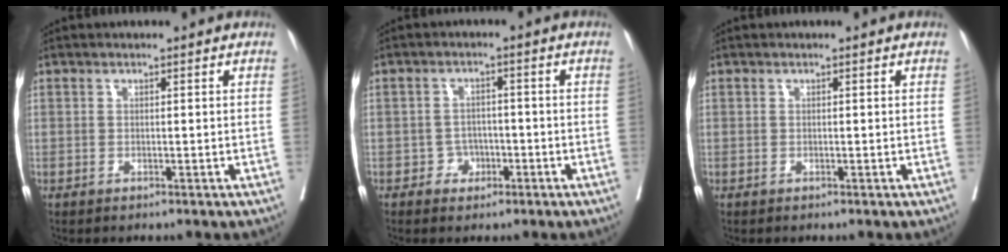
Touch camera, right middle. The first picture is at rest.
{"total": 5.5, "force": [-2.6, 4.2, 2.5], "torque": [-0.033, 0.016, -0.038]}
{"total": 0.0}